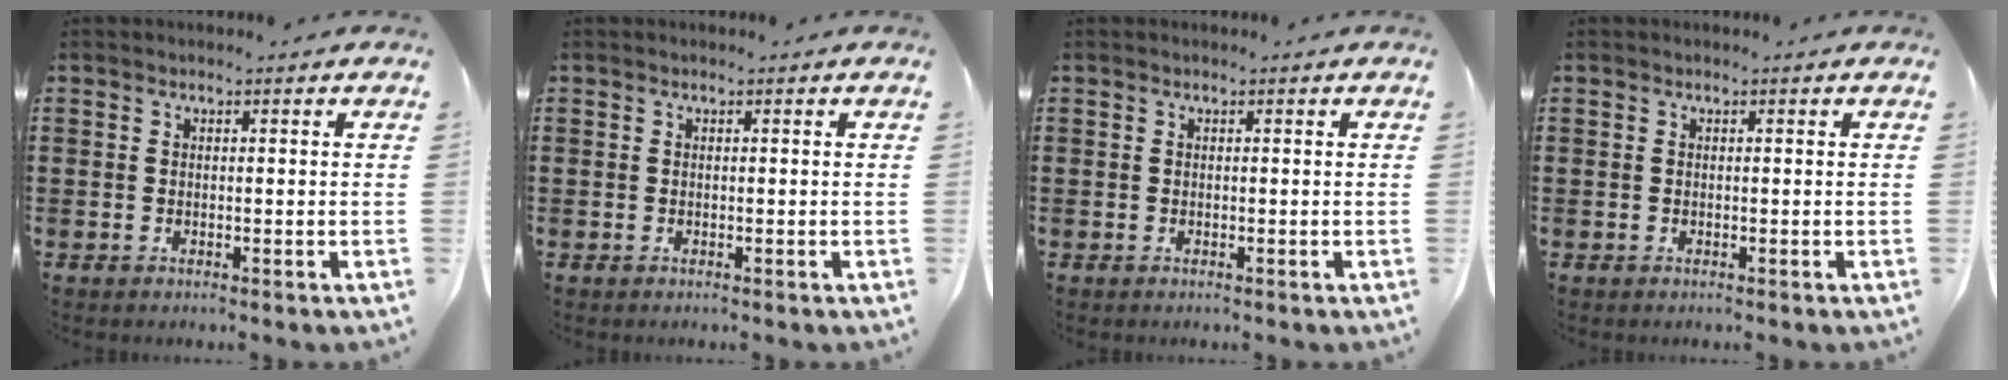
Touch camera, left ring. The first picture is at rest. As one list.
[{"total": 0.0}, {"total": 0.0}, {"total": 0.0}]